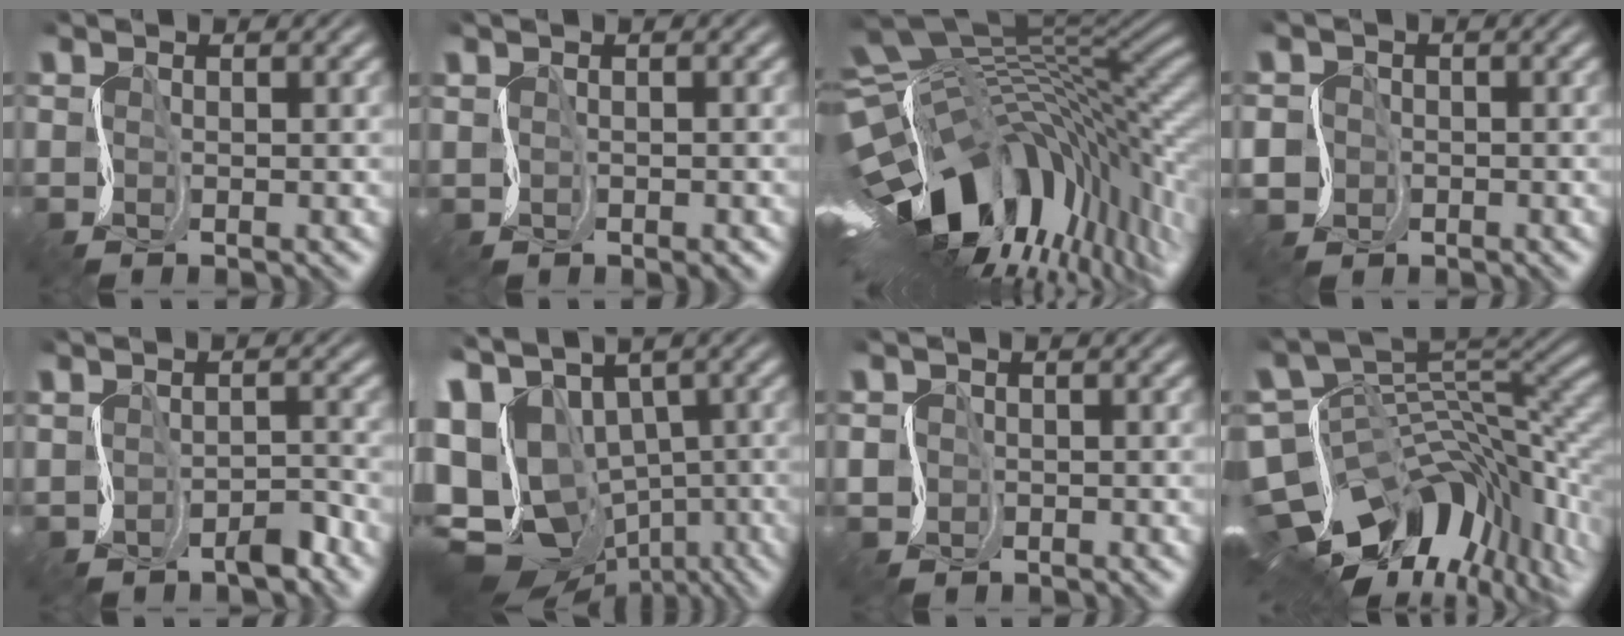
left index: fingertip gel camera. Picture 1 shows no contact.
{"total": 1.2, "force": [-0.3, 0.7, 0.9], "torque": [-0.010, -0.003, 0.002]}
{"total": 18.3, "force": [-5.2, 9.7, 14.7], "torque": [-0.281, -0.005, -0.088]}
{"total": 4.9, "force": [-2.1, 4.3, 1.1], "torque": [-0.025, -0.007, -0.059]}
{"total": 2.8, "force": [-1.7, 1.2, 1.9], "torque": [-0.028, -0.004, -0.028]}
{"total": 15.8, "force": [0.0, 11.1, 11.2], "torque": [-0.229, 0.012, 0.038]}
{"total": 1.4, "force": [-0.3, 1.2, 0.6], "torque": [-0.016, -0.003, -0.005]}
{"total": 16.1, "force": [-6.2, 8.9, 11.9], "torque": [-0.219, -0.003, -0.096]}